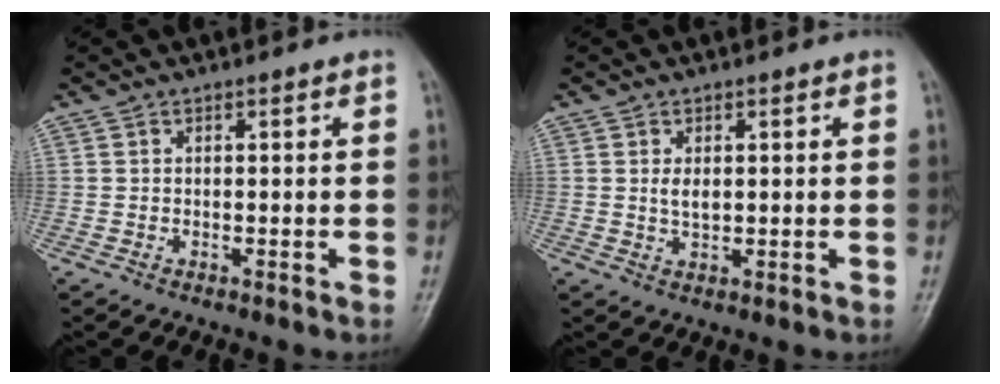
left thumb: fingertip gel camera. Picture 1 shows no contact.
{"total": 2.5, "force": [0.5, 1.4, 2.0], "torque": [-0.031, -0.006, 0.012]}